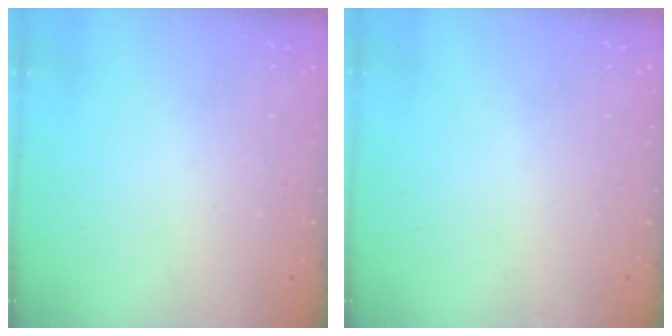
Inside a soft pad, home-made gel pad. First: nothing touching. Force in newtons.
{"total": 0.0}